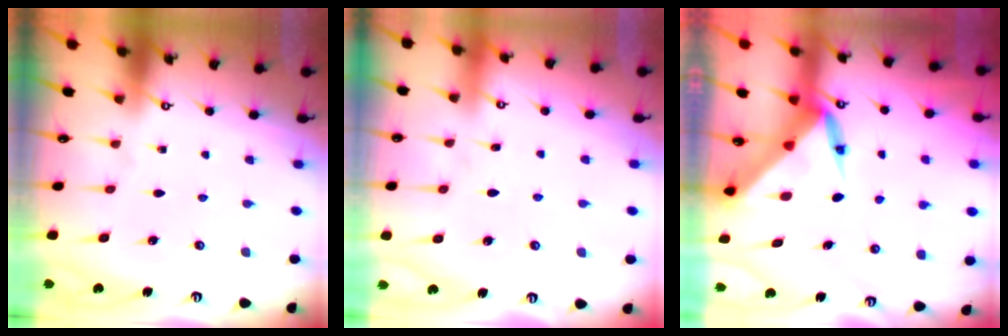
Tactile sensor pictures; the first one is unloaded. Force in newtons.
{"total": 4.5, "press": 4.5, "slide": 0.5}
{"total": 8.1, "press": 8.1, "slide": 0.6}